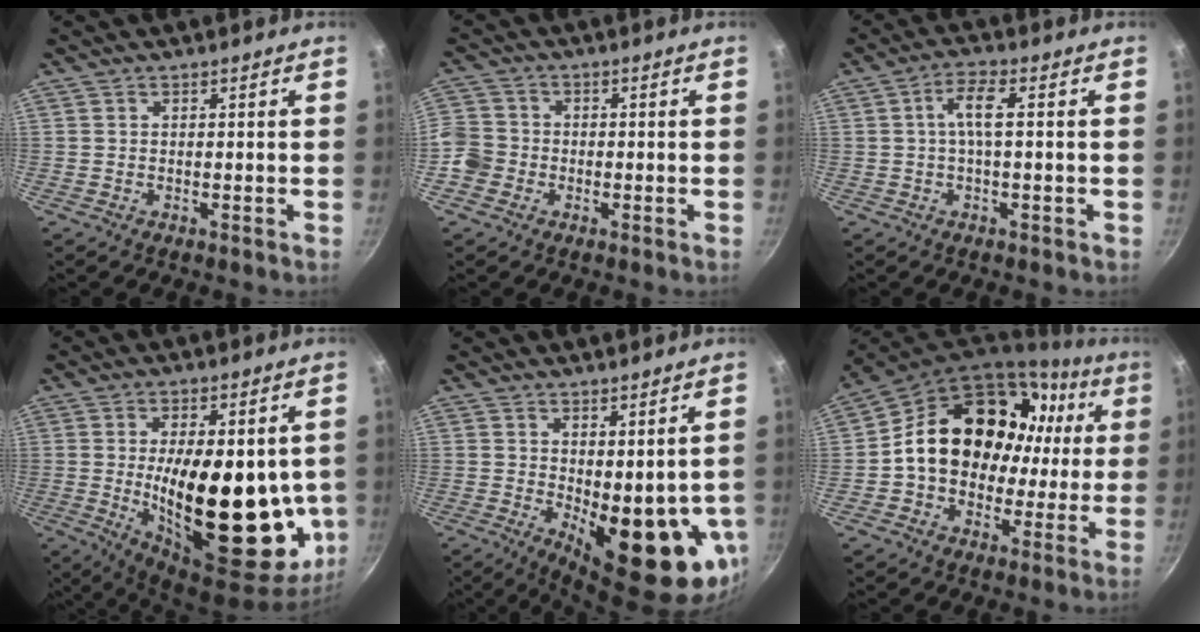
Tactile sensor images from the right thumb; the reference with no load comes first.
{"total": 6.9, "force": [-2.3, 6.0, 2.4], "torque": [-0.034, 0.029, -0.059]}
{"total": 4.9, "force": [0.3, 1.3, 4.7], "torque": [-0.101, 0.016, 0.001]}
{"total": 25.5, "force": [-1.2, 11.4, 22.7], "torque": [-0.315, -0.027, -0.004]}
{"total": 13.8, "force": [-0.7, 5.9, 12.5], "torque": [-0.146, -0.028, 0.009]}
{"total": 22.1, "force": [2.7, 17.0, 13.8], "torque": [-0.197, 0.050, 0.046]}